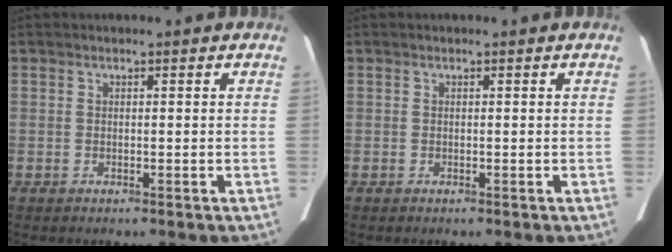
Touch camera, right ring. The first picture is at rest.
{"total": 0.0}